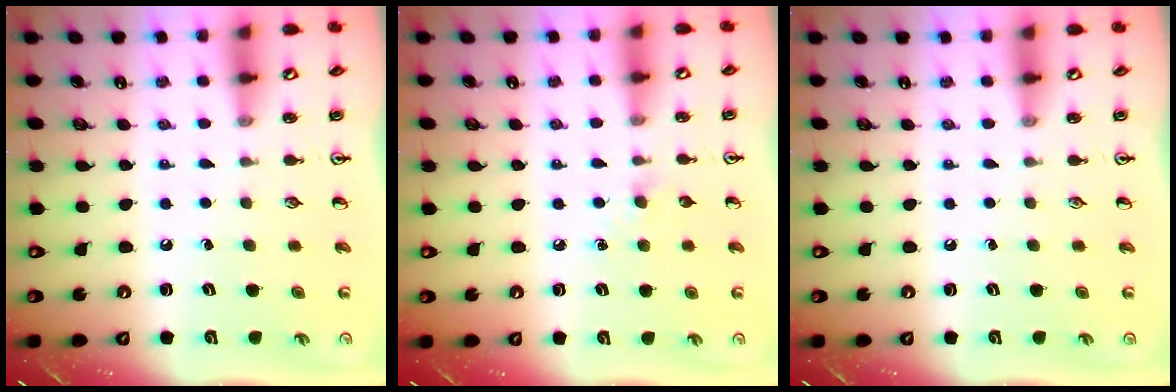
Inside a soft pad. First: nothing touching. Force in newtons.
{"total": 3.5, "press": 3.4, "slide": 0.6}
{"total": 0.0}